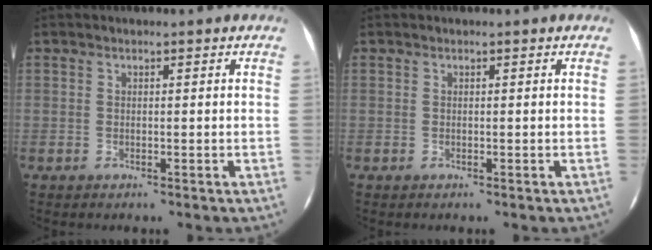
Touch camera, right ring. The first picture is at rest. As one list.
[{"total": 0.0}]